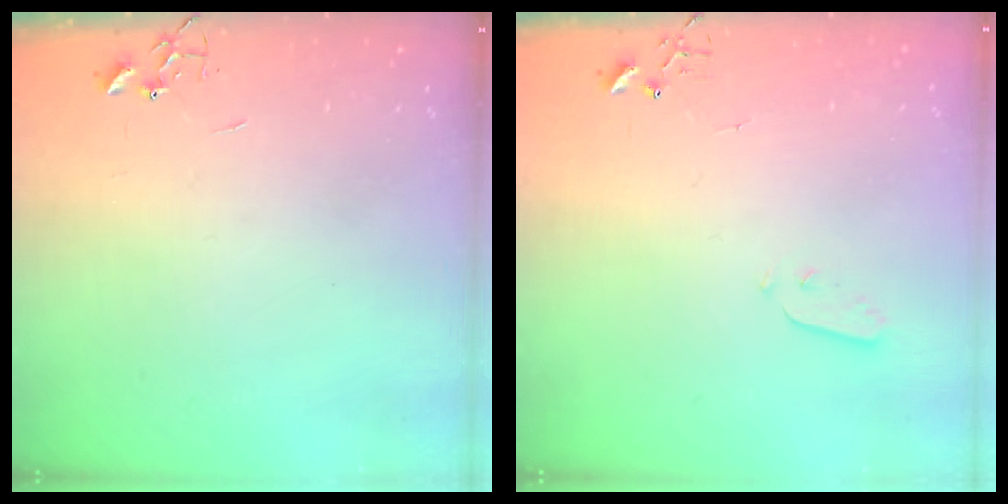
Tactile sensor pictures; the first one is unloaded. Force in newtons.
{"total": 2.5, "press": 2.5, "slide": 0.4}